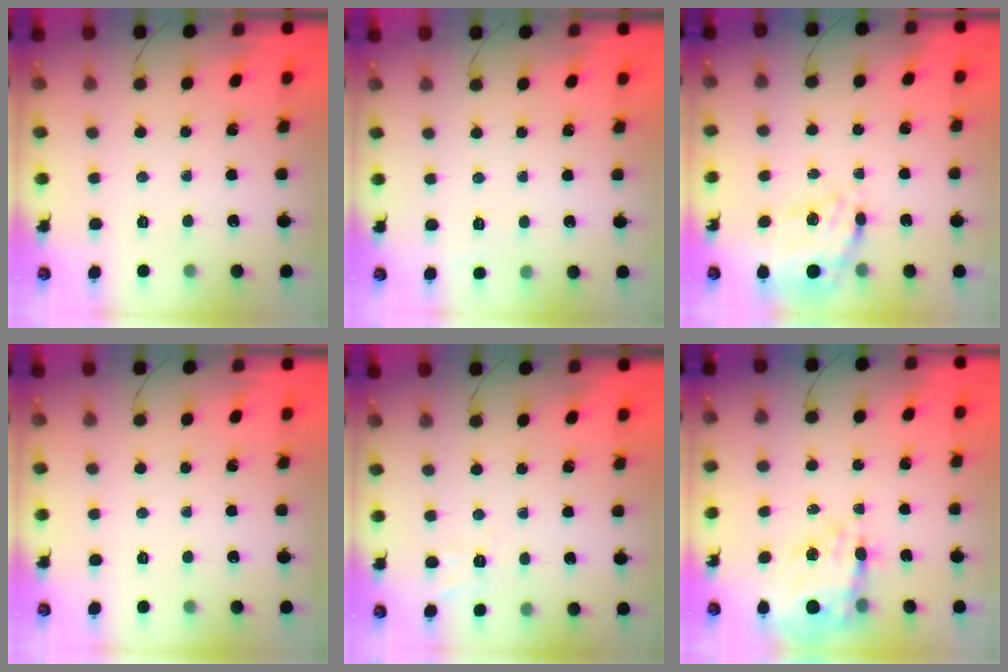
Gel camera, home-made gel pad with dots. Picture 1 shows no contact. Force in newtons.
{"total": 3.7, "press": 3.3, "slide": 1.7}
{"total": 10.7, "press": 10.0, "slide": 3.7}
{"total": 0.0}
{"total": 3.8, "press": 3.2, "slide": 2.2}
{"total": 14.7, "press": 14.2, "slide": 3.8}